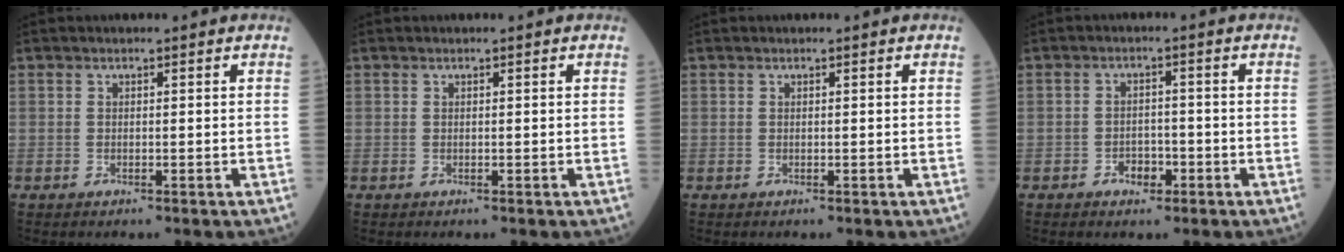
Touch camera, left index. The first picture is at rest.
{"total": 0.0}
{"total": 0.0}
{"total": 2.8, "force": [-1.6, 1.8, 1.4], "torque": [-0.017, 0.003, -0.026]}